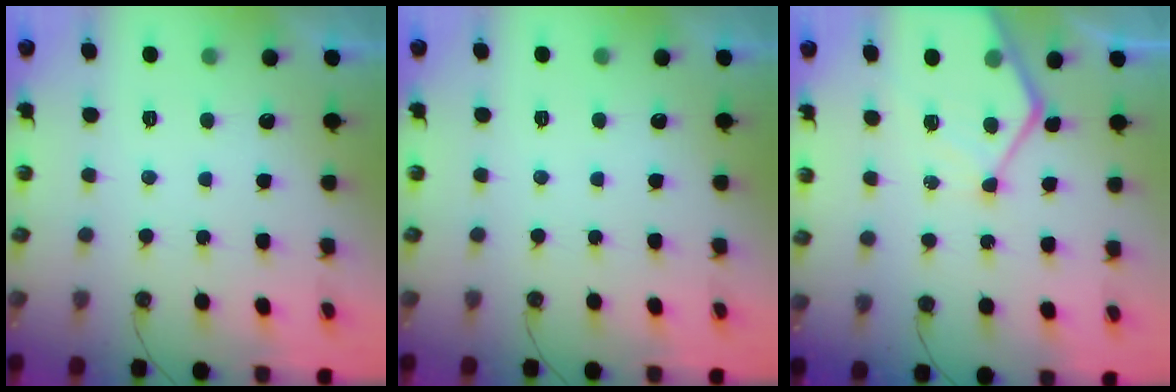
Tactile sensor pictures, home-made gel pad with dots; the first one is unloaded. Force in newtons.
{"total": 0.0}
{"total": 11.6, "press": 11.6, "slide": 1.1}